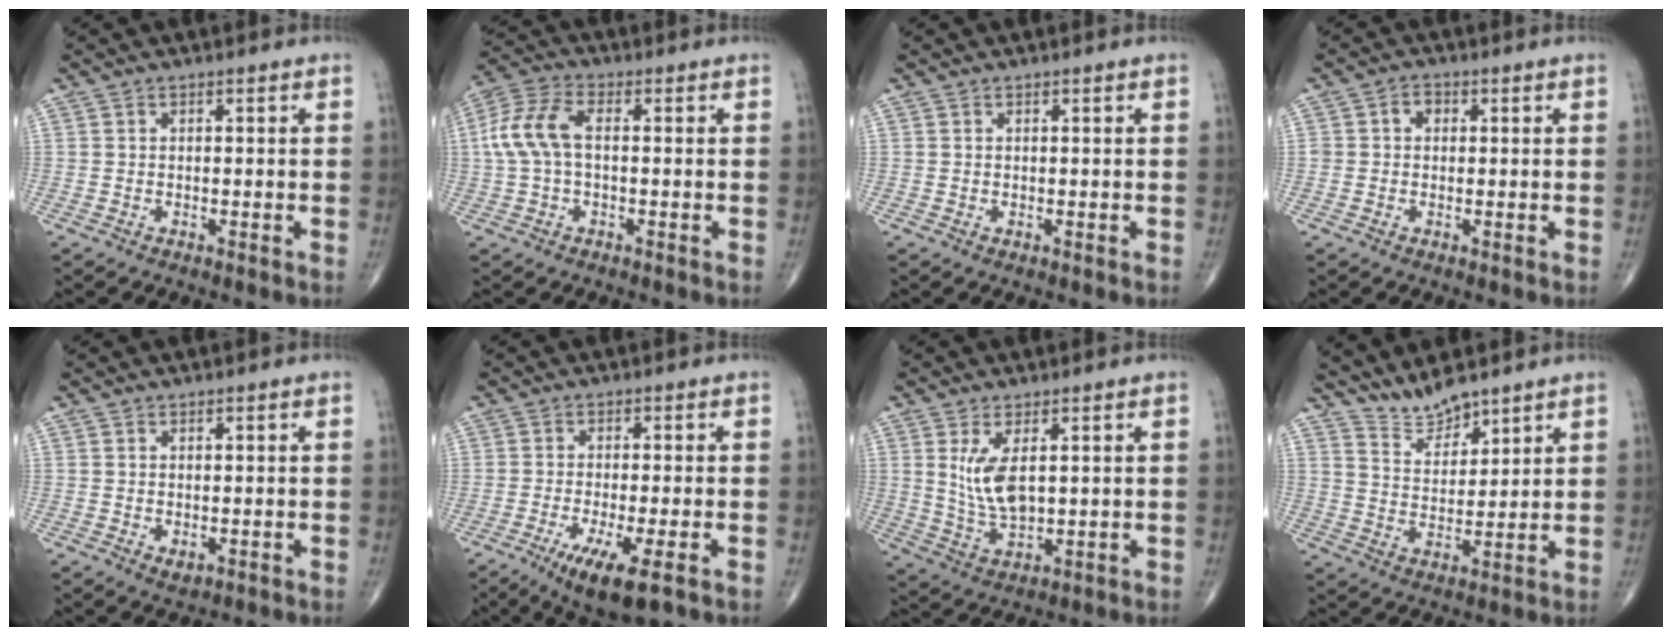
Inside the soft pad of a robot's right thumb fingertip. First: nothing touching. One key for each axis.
{"total": 9.1, "fx": 0.5, "fy": 5.1, "fz": 7.6, "tx": -0.178, "ty": 0.029, "tz": 0.006}
{"total": 0.0}
{"total": 2.5, "fx": 0.4, "fy": 2.1, "fz": 1.3, "tx": -0.007, "ty": 0.008, "tz": 0.003}
{"total": 1.5, "fx": -0.1, "fy": 1.0, "fz": 1.1, "tx": -0.011, "ty": -0.003, "tz": 0.005}
{"total": 8.5, "fx": -4.0, "fy": 1.8, "fz": 7.3, "tx": -0.126, "ty": -0.017, "tz": -0.062}
{"total": 7.5, "fx": 2.0, "fy": 3.3, "fz": 6.5, "tx": -0.123, "ty": -0.020, "tz": 0.052}
{"total": 6.5, "fx": 6.1, "fy": 1.6, "fz": 1.8, "tx": -0.020, "ty": -0.044, "tz": 0.125}